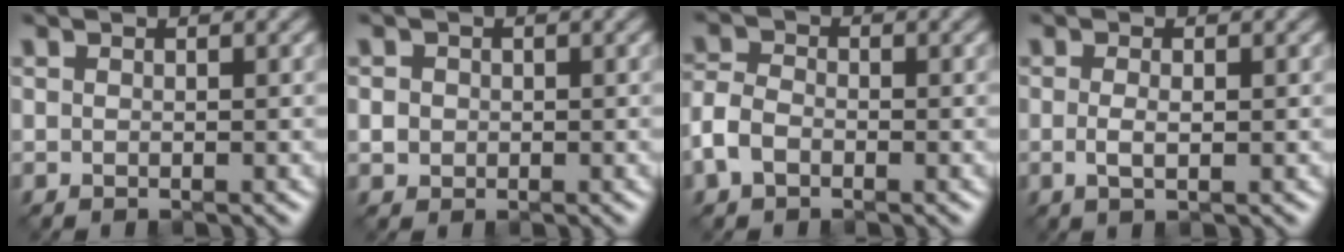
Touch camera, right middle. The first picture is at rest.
{"total": 1.3, "force": [-0.1, 1.2, 0.4], "torque": [-0.002, -0.003, -0.002]}
{"total": 2.9, "force": [-1.3, 1.9, 1.8], "torque": [-0.041, 0.004, -0.038]}
{"total": 1.5, "force": [-0.1, 0.5, 1.4], "torque": [-0.030, -0.003, -0.005]}